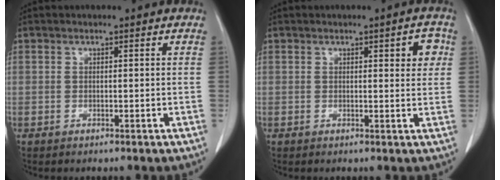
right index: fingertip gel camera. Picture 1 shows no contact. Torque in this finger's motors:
{"motor_torque": [0.20, 0.28, 0.10, 0.00]}